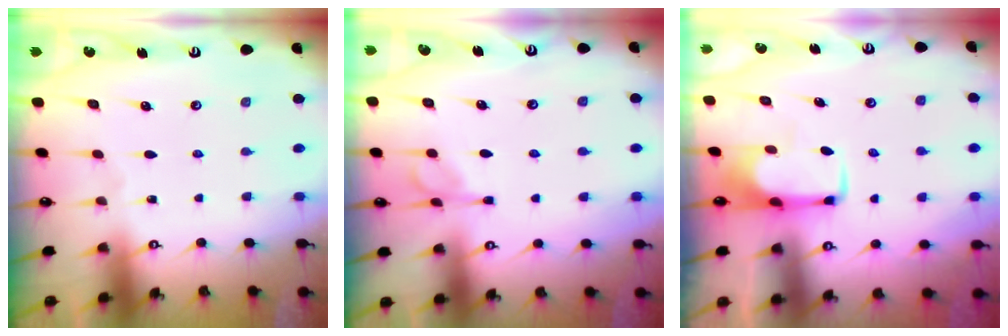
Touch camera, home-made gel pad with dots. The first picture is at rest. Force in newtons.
{"total": 4.4, "press": 4.4, "slide": 0.6}
{"total": 1.8, "press": 1.7, "slide": 0.5}